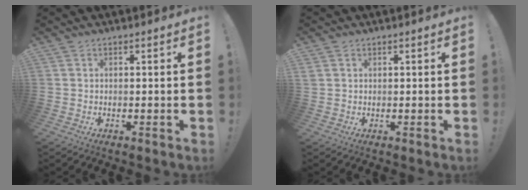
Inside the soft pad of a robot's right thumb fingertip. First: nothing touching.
{"total": 1.0, "force": [0.6, 0.7, 0.4], "torque": [-0.011, 0.002, 0.013]}